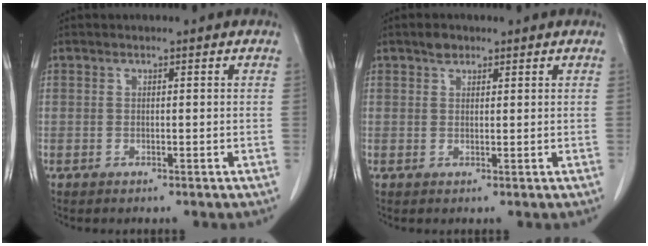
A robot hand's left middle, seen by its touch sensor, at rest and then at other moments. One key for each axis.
{"total": 1.6, "fx": 1.2, "fy": 0.9, "fz": 0.6, "tx": -0.013, "ty": 0.003, "tz": 0.018}